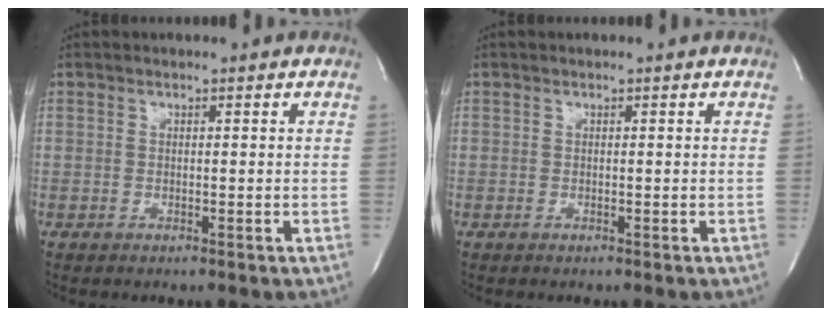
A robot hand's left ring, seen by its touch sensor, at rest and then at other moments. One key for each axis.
{"total": 0.0}